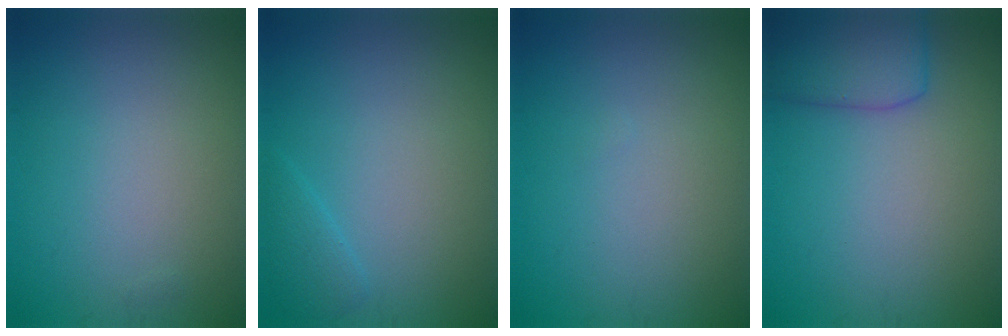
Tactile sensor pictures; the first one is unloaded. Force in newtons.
{"total": 1.3, "press": 1.3, "slide": 0.1}
{"total": 0.0}
{"total": 4.2, "press": 4.2, "slide": 0.1}